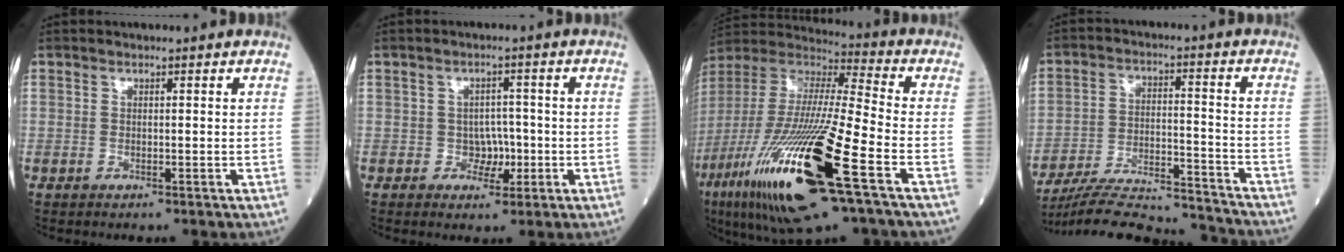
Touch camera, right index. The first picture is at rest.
{"total": 3.4, "force": [-1.0, 2.5, 2.0], "torque": [-0.022, 0.007, -0.014]}
{"total": 27.4, "force": [-11.5, 2.9, 24.7], "torque": [-0.520, -0.066, -0.214]}
{"total": 18.4, "force": [-17.7, 1.1, 5.0], "torque": [-0.105, -0.002, -0.271]}